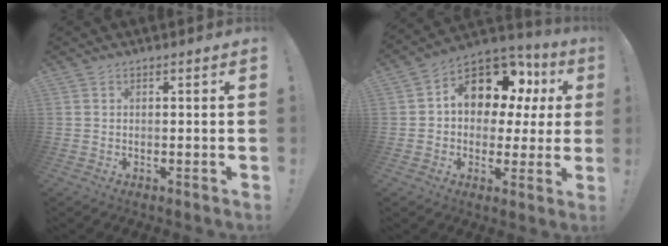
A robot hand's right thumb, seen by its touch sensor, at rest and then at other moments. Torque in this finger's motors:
{"motor_torque": [2.09, 2.43, 0.67, -0.36, 0.07]}